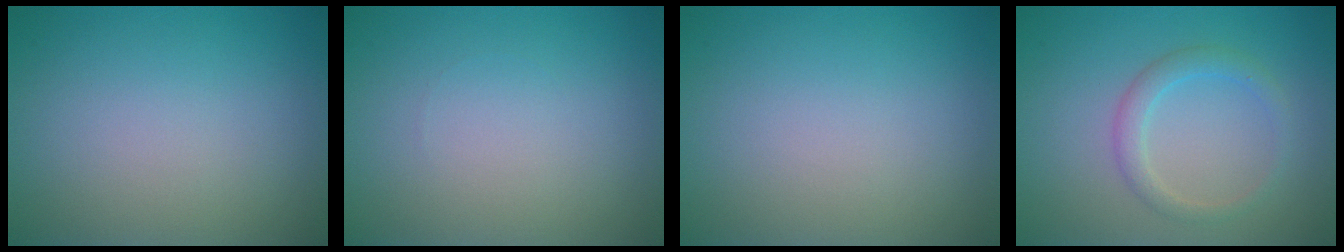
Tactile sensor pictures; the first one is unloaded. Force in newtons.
{"total": 0.0}
{"total": 0.0}
{"total": 2.0, "press": 2.0, "slide": 0.2}